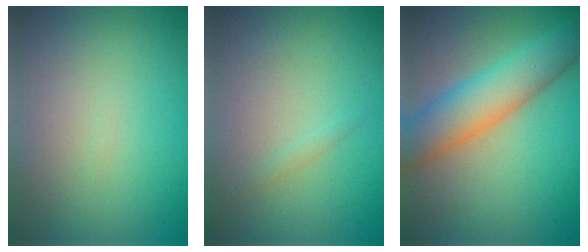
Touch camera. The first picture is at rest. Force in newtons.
{"total": 0.6, "press": 0.6, "slide": 0.0}
{"total": 7.2, "press": 7.2, "slide": 0.2}